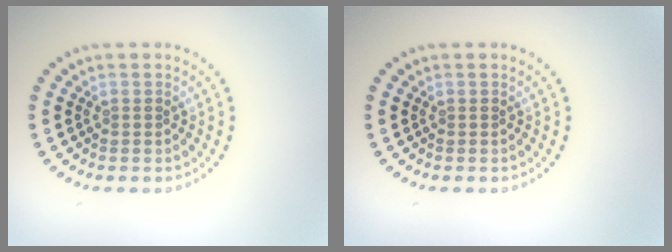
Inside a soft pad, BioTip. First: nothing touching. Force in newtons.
{"total": 0.0}